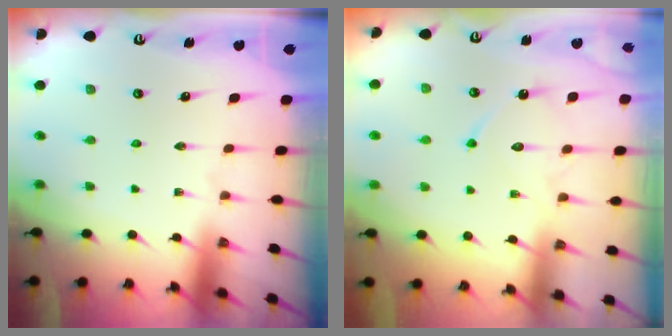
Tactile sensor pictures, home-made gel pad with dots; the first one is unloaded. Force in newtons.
{"total": 11.6, "press": 11.6, "slide": 0.6}